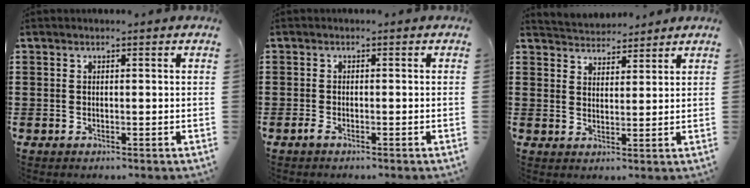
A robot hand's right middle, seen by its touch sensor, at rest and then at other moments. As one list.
[{"total": 1.2, "force": [-0.9, 0.4, 0.6], "torque": [-0.021, -0.007, -0.019]}, {"total": 3.5, "force": [3.4, 0.8, -0.4], "torque": [-0.005, -0.014, 0.065]}]